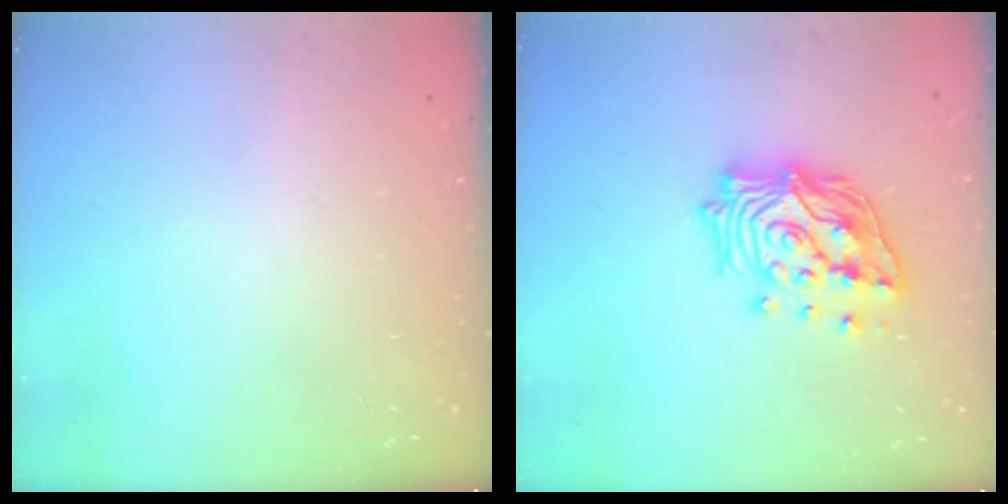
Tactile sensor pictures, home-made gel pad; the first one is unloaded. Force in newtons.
{"total": 18.9, "press": 18.8, "slide": 1.7}